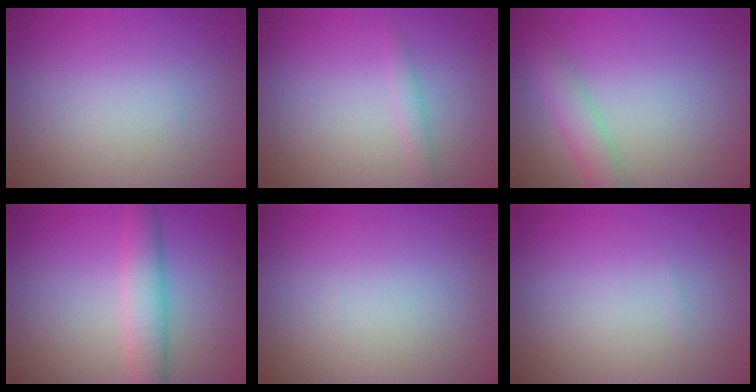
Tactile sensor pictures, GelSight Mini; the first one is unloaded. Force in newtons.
{"total": 1.2, "press": 1.2, "slide": 0.1}
{"total": 2.2, "press": 2.2, "slide": 0.1}
{"total": 3.9, "press": 3.9, "slide": 0.1}
{"total": 0.0}
{"total": 0.0}